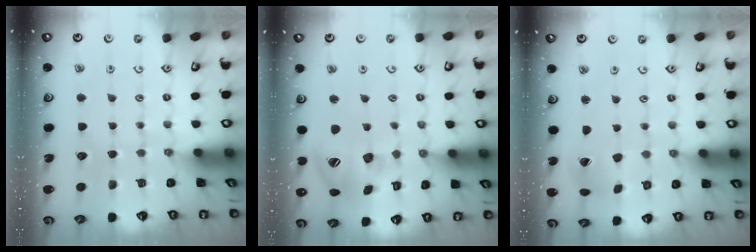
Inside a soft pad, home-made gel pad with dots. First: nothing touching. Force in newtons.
{"total": 16.7, "press": 16.5, "slide": 2.2}
{"total": 3.0, "press": 2.9, "slide": 0.5}